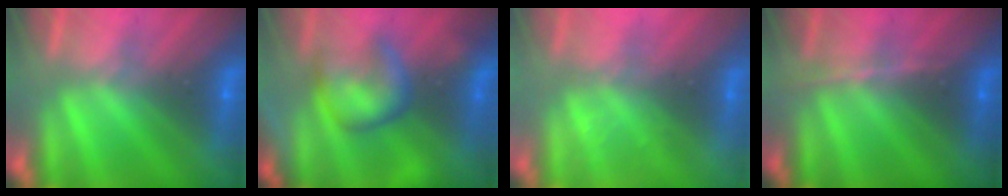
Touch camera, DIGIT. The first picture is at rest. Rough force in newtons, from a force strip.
{"total": 13.7}
{"total": 2.3}
{"total": 2.9}